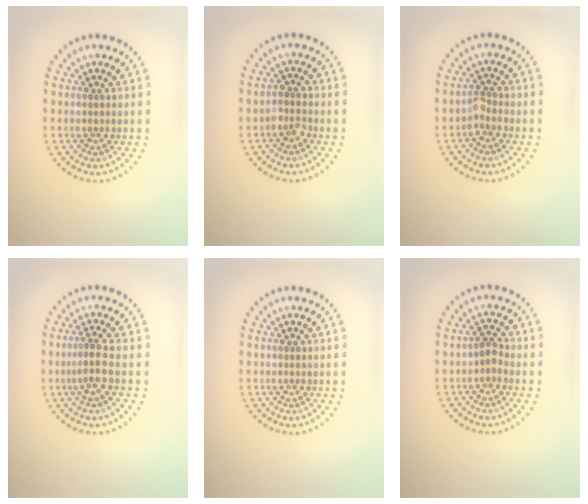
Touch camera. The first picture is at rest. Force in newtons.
{"total": 1.4, "press": 1.2, "slide": 0.7}
{"total": 1.5, "press": 1.3, "slide": 0.7}
{"total": 2.1, "press": 1.6, "slide": 1.5}
{"total": 0.0}
{"total": 1.3, "press": 1.0, "slide": 0.8}